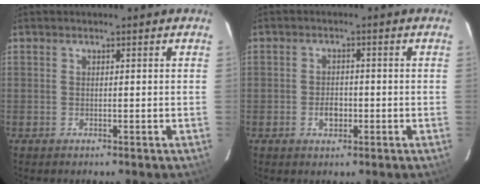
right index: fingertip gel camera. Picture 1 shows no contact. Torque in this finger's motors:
{"motor_torque": [0.58, 0.18, 0.18, 0.01]}